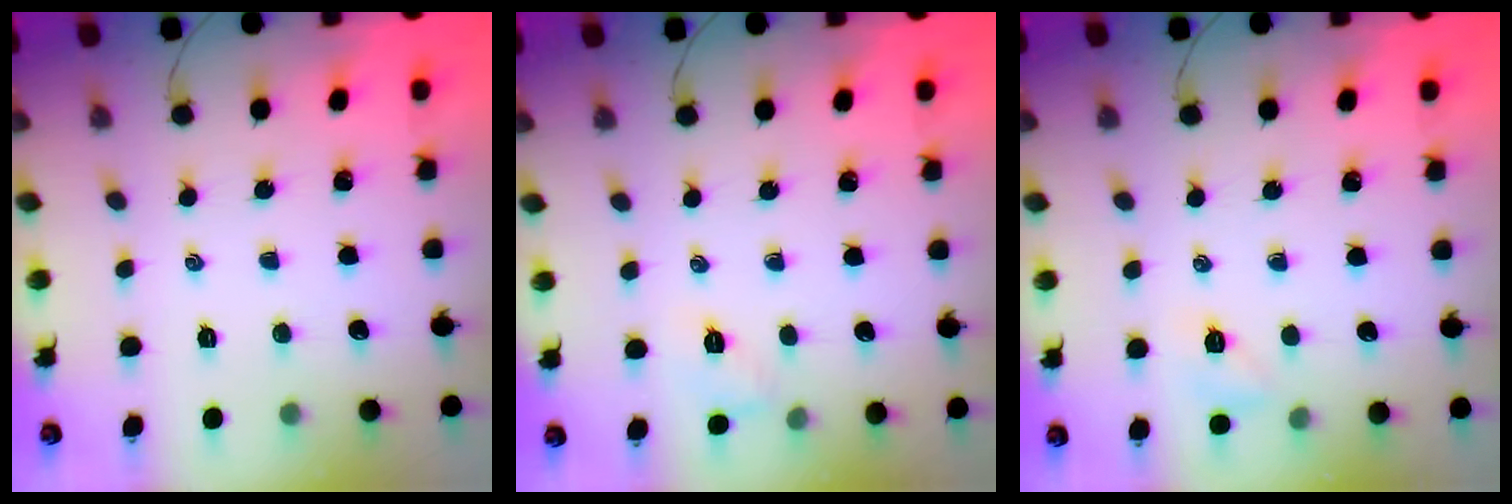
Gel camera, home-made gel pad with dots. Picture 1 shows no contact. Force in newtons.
{"total": 5.8, "press": 5.6, "slide": 1.5}
{"total": 5.1, "press": 4.8, "slide": 1.5}